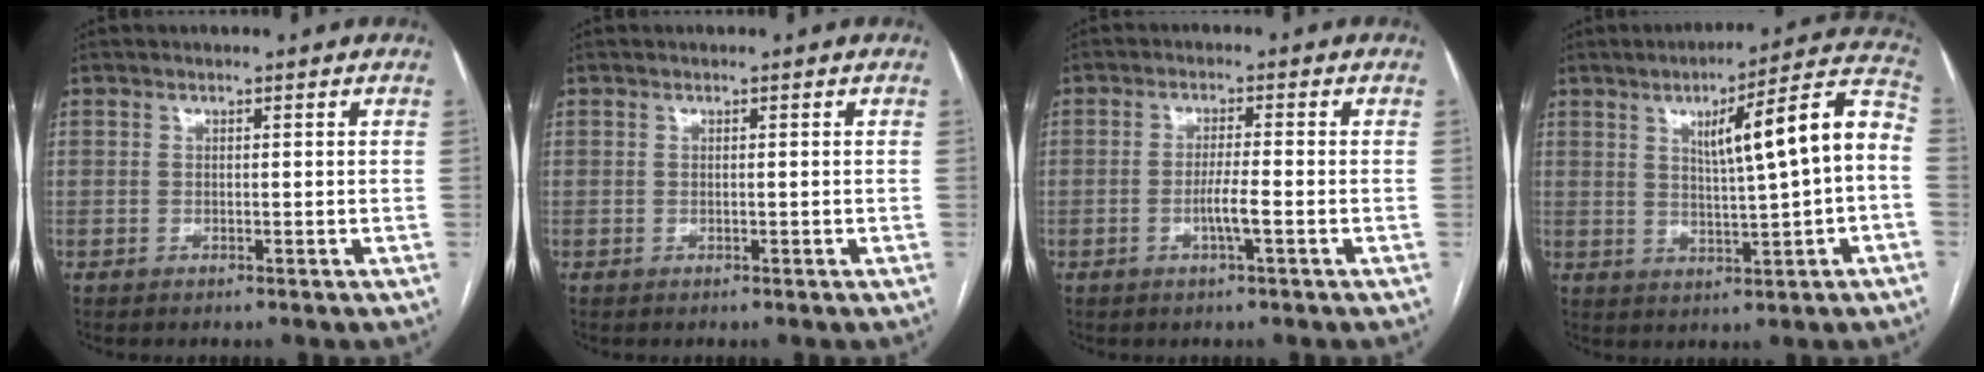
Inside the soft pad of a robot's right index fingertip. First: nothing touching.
{"total": 0.0}
{"total": 3.3, "force": [-1.2, -0.2, 3.1], "torque": [-0.058, -0.004, -0.023]}
{"total": 13.3, "force": [1.3, 0.8, 13.2], "torque": [-0.182, 0.028, 0.019]}